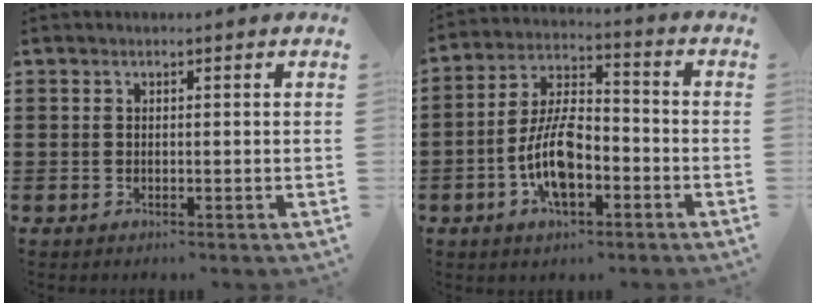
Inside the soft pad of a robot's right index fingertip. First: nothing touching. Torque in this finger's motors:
{"motor_torque": [0.81, 1.33, 1.05, 0.21]}